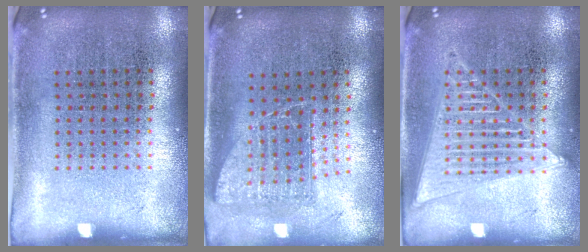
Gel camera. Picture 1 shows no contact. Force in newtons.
{"total": 1.4, "press": 1.1, "slide": 0.9}
{"total": 2.9, "press": 2.9, "slide": 0.3}